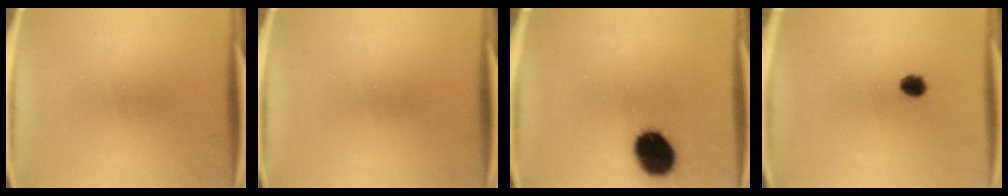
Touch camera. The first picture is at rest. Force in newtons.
{"total": 0.0}
{"total": 15.0}
{"total": 2.9}